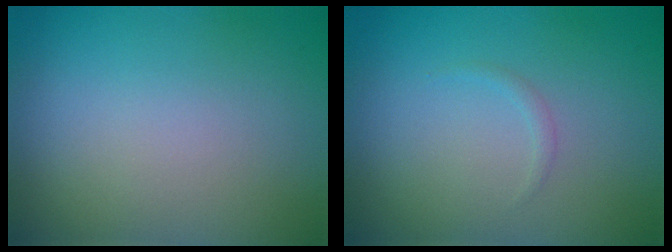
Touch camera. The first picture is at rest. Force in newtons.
{"total": 0.5, "press": 0.5, "slide": 0.1}